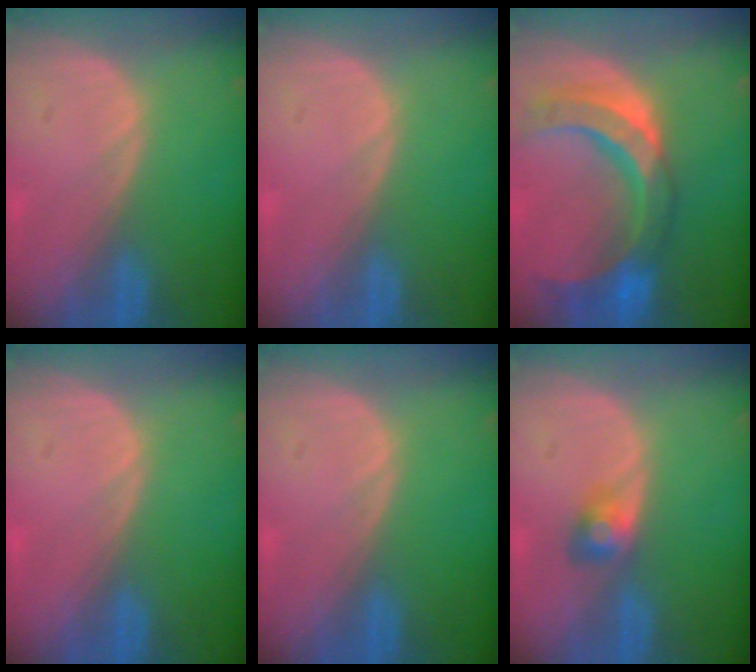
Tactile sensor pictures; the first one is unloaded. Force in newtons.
{"total": 0.0}
{"total": 11.4, "press": 9.6, "slide": 6.1}
{"total": 0.0}
{"total": 0.0}
{"total": 2.7, "press": 2.7, "slide": 0.3}